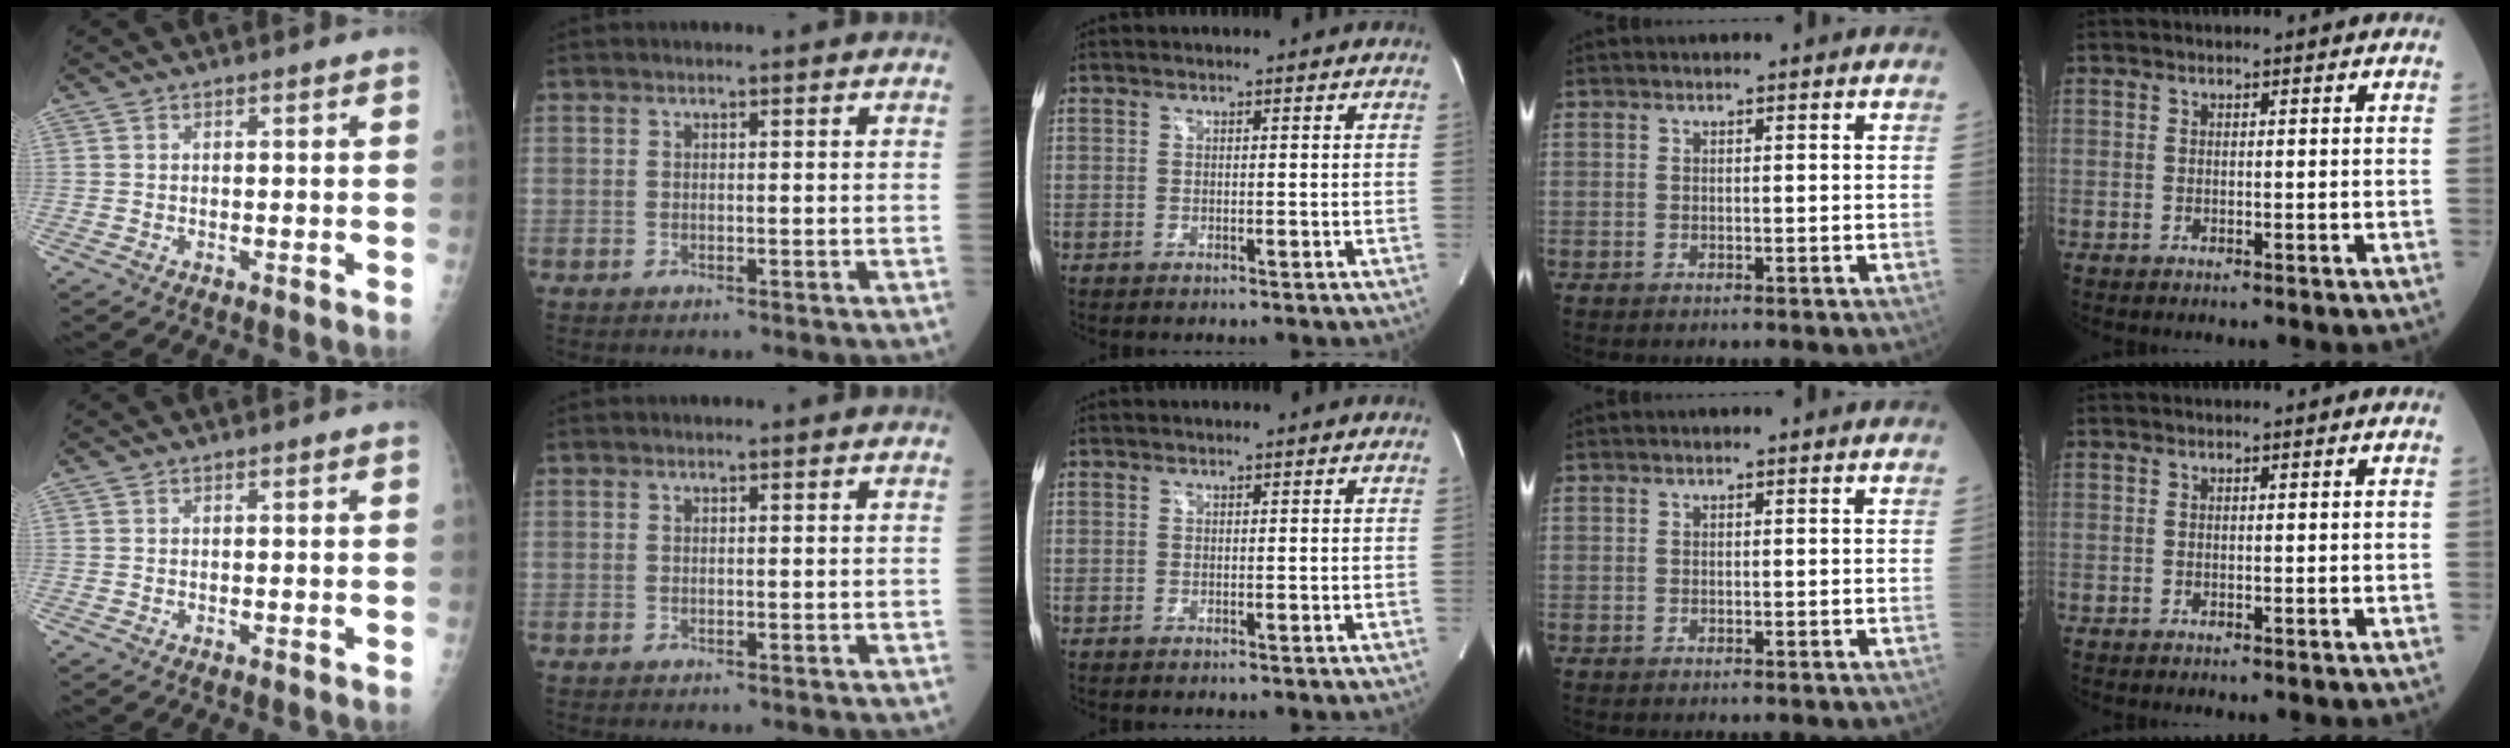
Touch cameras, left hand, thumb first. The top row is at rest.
{}